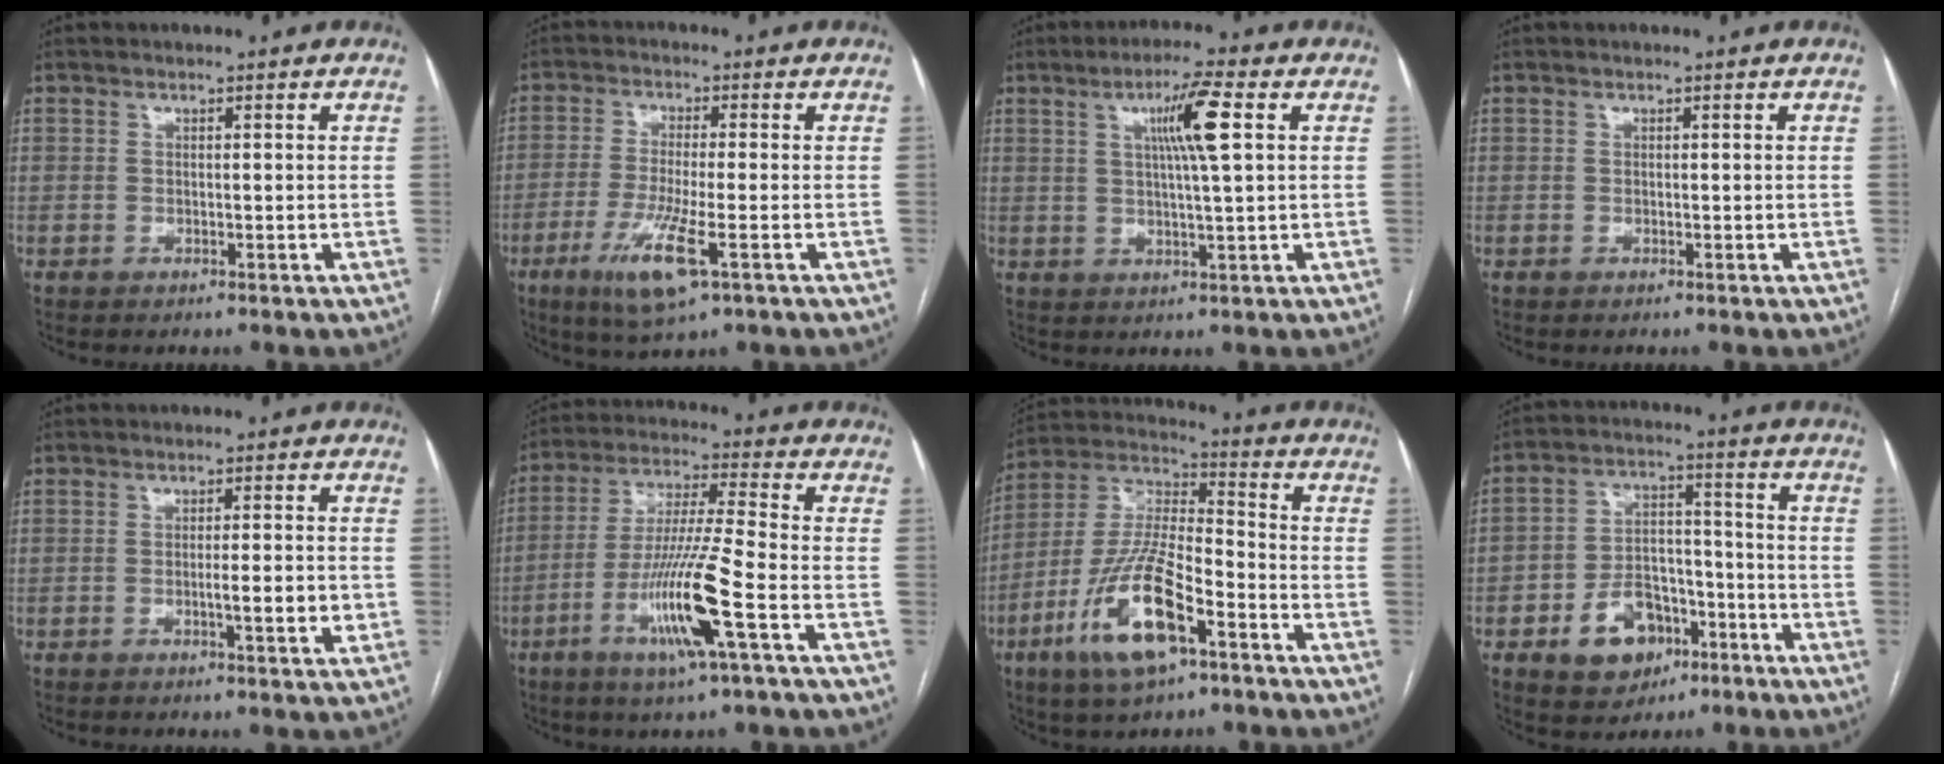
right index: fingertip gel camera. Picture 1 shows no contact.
{"total": 8.7, "force": [-3.8, 0.7, 7.8], "torque": [-0.154, -0.024, -0.068]}
{"total": 7.7, "force": [2.4, -0.3, 7.3], "torque": [-0.128, 0.005, 0.039]}
{"total": 0.0}
{"total": 4.1, "force": [-0.9, 0.4, 3.9], "torque": [-0.061, -0.003, -0.012]}
{"total": 13.5, "force": [-5.3, -0.6, 12.4], "torque": [-0.247, -0.016, -0.103]}
{"total": 16.1, "force": [-7.7, 4.6, 13.5], "torque": [-0.281, -0.005, -0.138]}
{"total": 10.7, "force": [-5.2, 7.3, 5.9], "torque": [-0.102, 0.023, -0.079]}